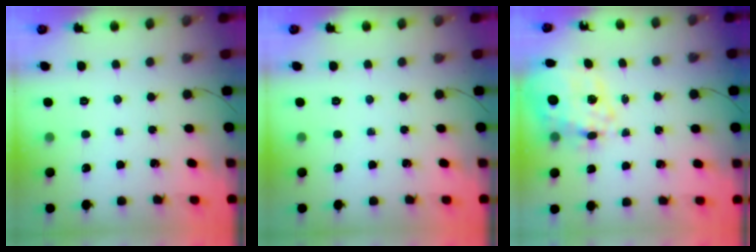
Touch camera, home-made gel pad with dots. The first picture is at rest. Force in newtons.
{"total": 0.0}
{"total": 16.5, "press": 16.2, "slide": 3.3}